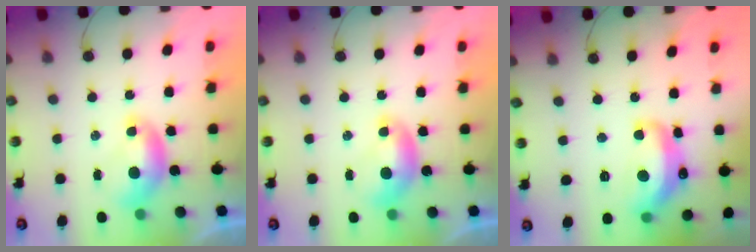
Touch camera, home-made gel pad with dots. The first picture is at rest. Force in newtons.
{"total": 0.0}
{"total": 9.2, "press": 9.2, "slide": 0.8}